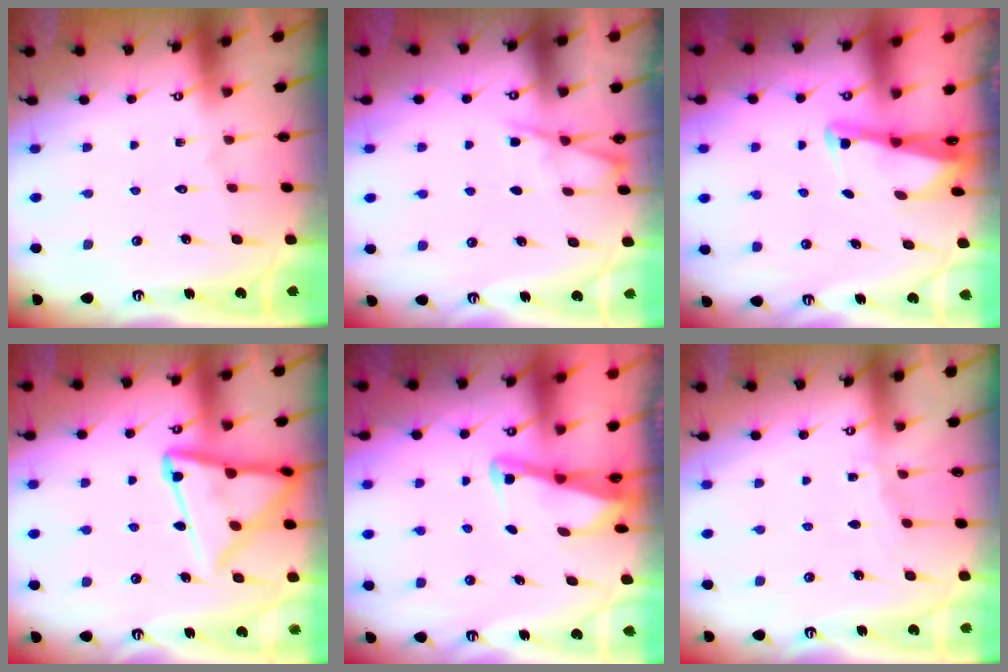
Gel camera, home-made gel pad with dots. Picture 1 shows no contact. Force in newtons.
{"total": 4.2, "press": 4.2, "slide": 0.6}
{"total": 2.5, "press": 2.5, "slide": 0.2}
{"total": 16.2, "press": 16.1, "slide": 1.7}
{"total": 2.8, "press": 2.8, "slide": 0.3}
{"total": 3.3, "press": 3.3, "slide": 0.4}